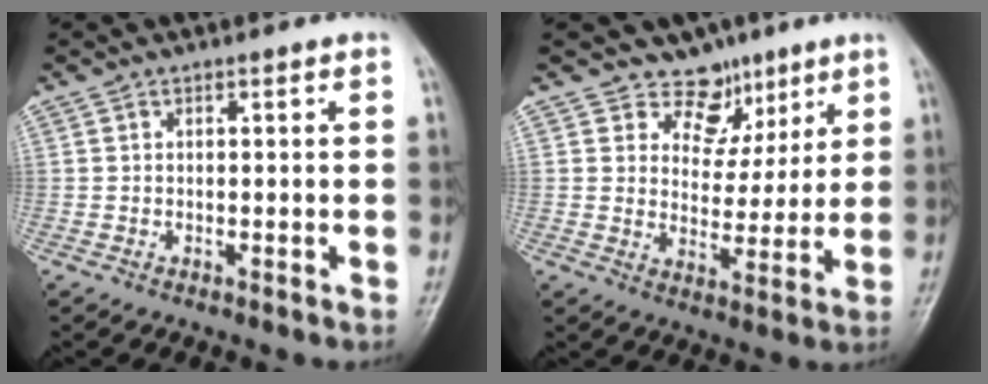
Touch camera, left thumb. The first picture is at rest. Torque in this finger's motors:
{"motor_torque": [-0.33, -0.07, -0.16, -0.16, -0.07]}